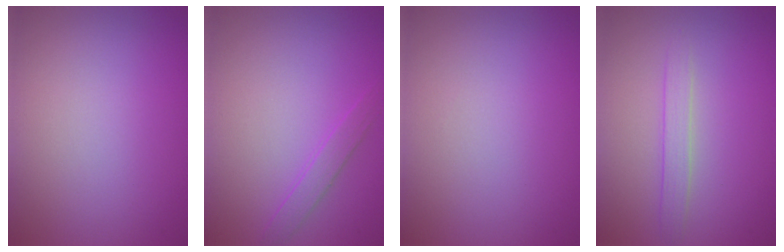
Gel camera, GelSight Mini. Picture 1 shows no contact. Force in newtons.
{"total": 1.4, "press": 1.4, "slide": 0.1}
{"total": 0.0}
{"total": 1.6, "press": 1.6, "slide": 0.1}